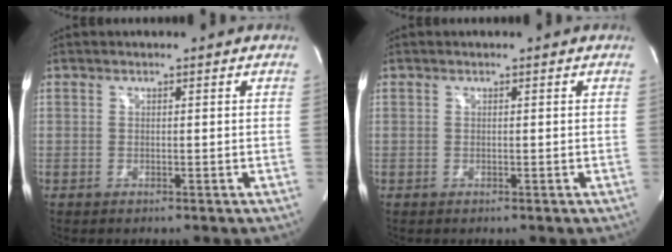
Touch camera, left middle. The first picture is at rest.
{"total": 0.0}